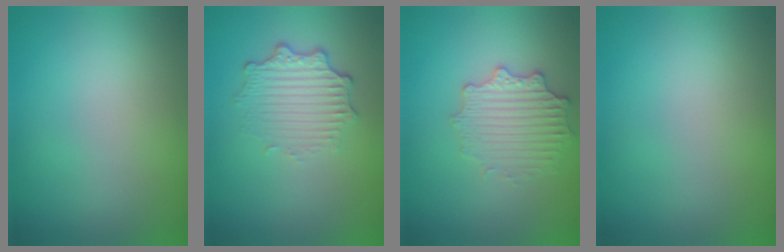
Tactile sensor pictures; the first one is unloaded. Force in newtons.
{"total": 3.5, "press": 2.7, "slide": 2.2}
{"total": 2.9, "press": 2.9, "slide": 0.6}
{"total": 0.0}